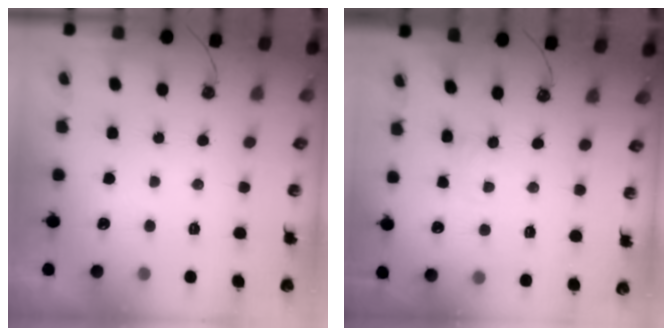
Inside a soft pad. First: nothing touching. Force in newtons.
{"total": 0.6, "press": 0.6, "slide": 0.1}